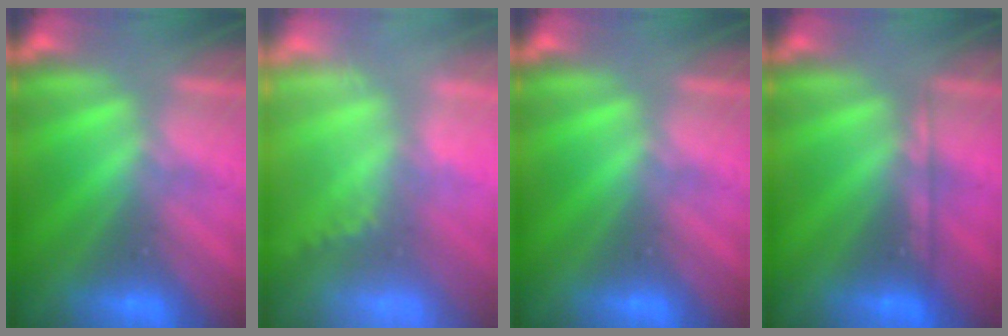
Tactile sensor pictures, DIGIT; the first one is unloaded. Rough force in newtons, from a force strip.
{"total": 1.7}
{"total": 0.0}
{"total": 2.2}